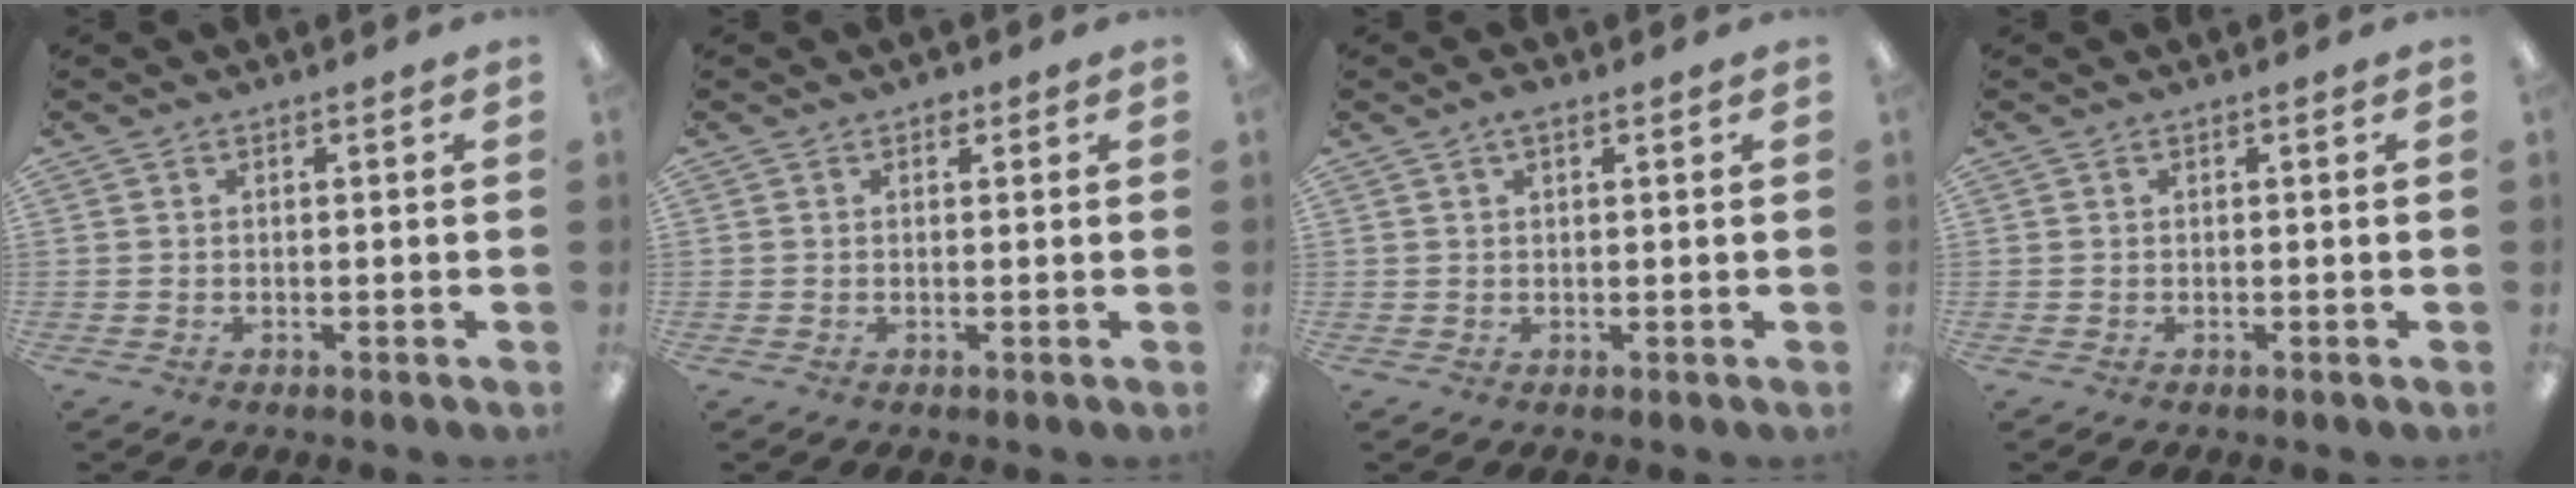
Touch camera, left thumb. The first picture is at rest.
{"total": 1.4, "force": [0.7, 1.0, 0.6], "torque": [0.003, -0.004, 0.009]}
{"total": 2.2, "force": [1.3, 0.8, 1.6], "torque": [-0.026, 0.001, 0.020]}
{"total": 0.0}